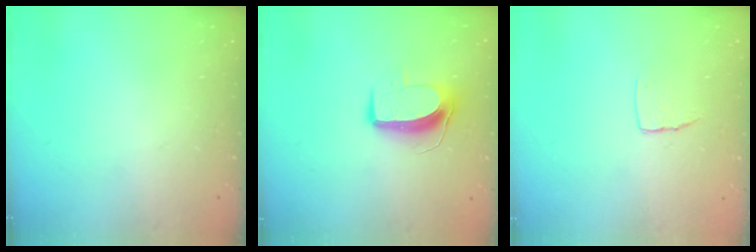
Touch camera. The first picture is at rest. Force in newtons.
{"total": 9.5, "press": 9.5, "slide": 0.3}
{"total": 5.1, "press": 5.1, "slide": 0.4}